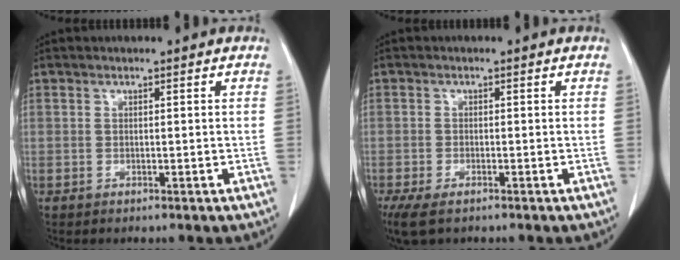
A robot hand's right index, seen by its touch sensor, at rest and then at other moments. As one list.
[{"total": 4.9, "force": [-3.4, 1.6, 3.1], "torque": [-0.061, -0.013, -0.056]}]